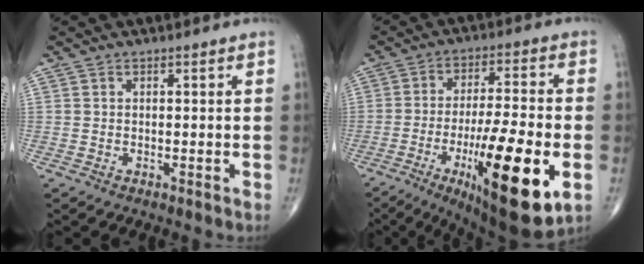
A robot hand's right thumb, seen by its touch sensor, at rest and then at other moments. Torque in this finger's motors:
{"motor_torque": [2.77, 2.24, 2.09, -0.68, 0.25]}